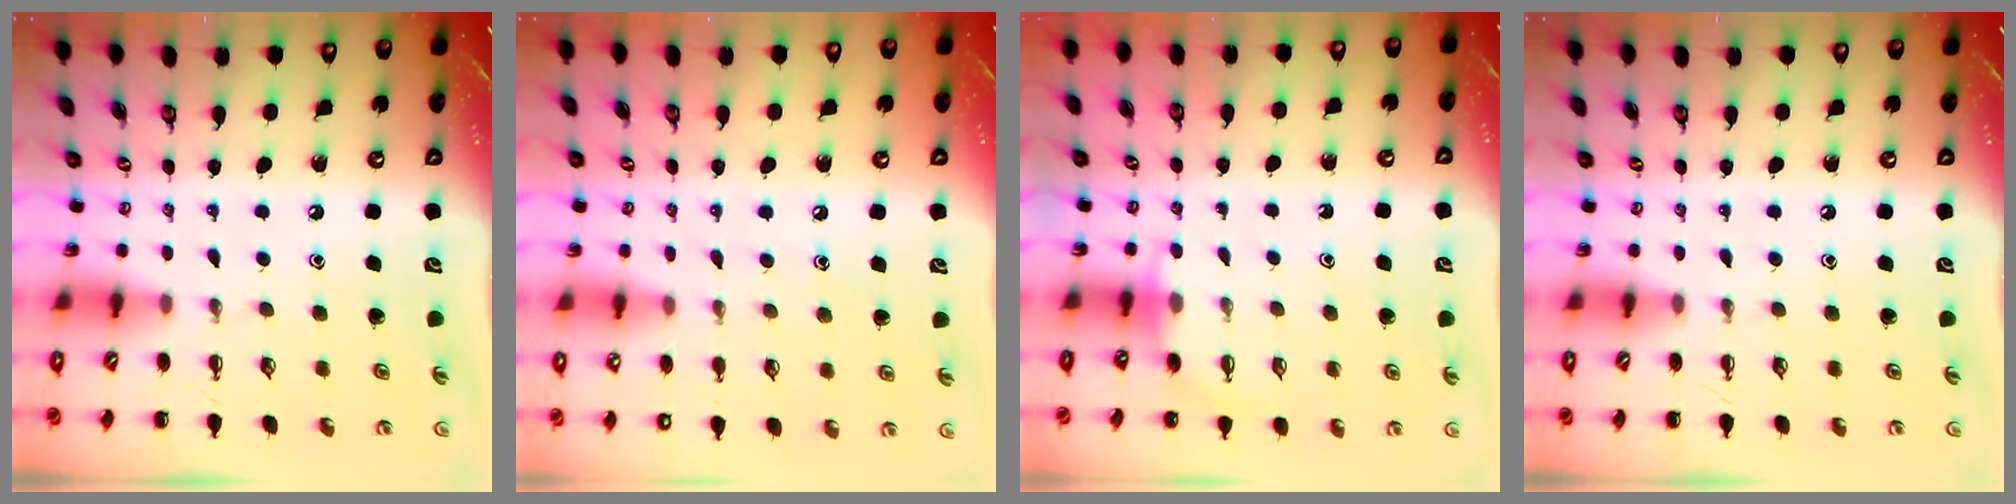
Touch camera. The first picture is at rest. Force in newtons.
{"total": 7.2, "press": 7.0, "slide": 1.7}
{"total": 5.1, "press": 4.9, "slide": 1.3}
{"total": 0.0}